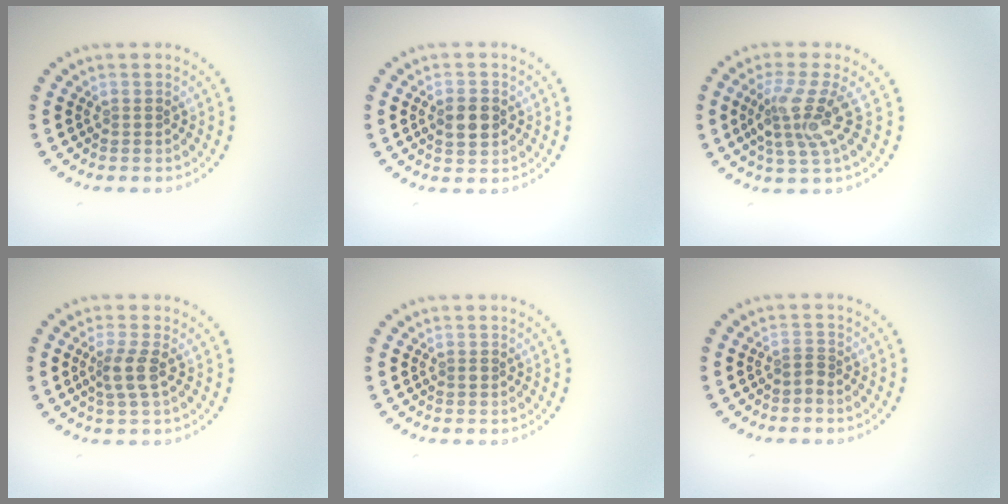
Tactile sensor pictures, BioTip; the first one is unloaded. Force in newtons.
{"total": 2.5, "press": 2.5, "slide": 0.2}
{"total": 3.8, "press": 3.1, "slide": 2.1}
{"total": 2.3, "press": 1.9, "slide": 1.3}
{"total": 0.5, "press": 0.5, "slide": 0.0}
{"total": 0.9, "press": 0.5, "slide": 0.7}